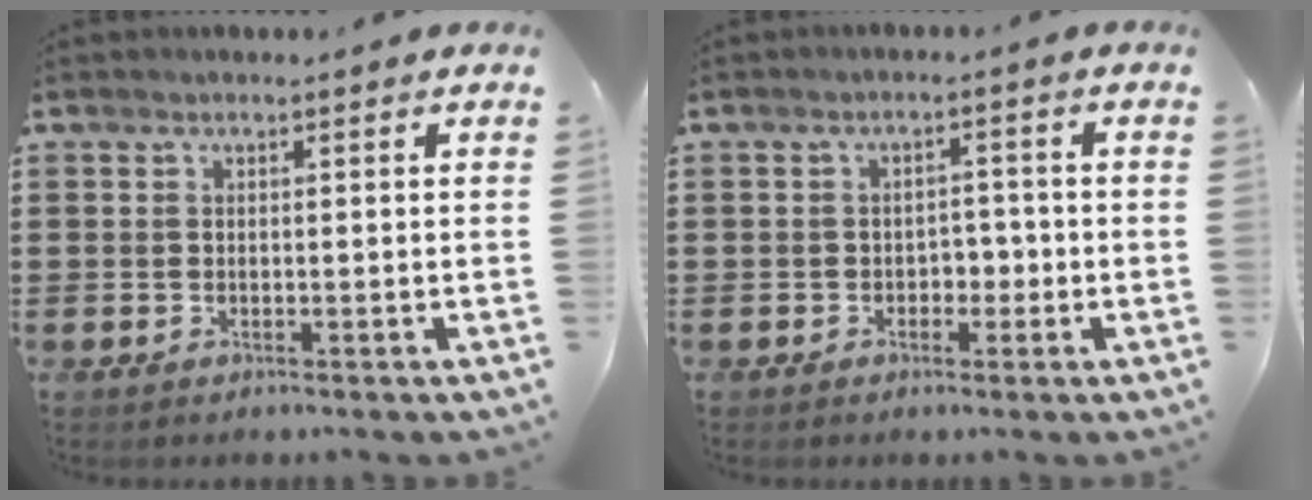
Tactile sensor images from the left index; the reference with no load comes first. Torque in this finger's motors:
{"motor_torque": [-0.03, -0.04, 0.11, 0.02]}